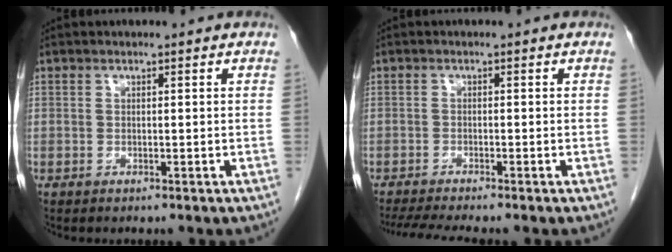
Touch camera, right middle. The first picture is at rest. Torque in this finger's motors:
{"motor_torque": [0.04, -0.03, 0.01, 0.00]}